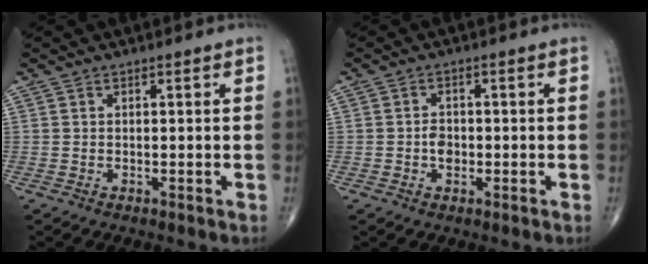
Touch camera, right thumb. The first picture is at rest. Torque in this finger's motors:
{"motor_torque": [0.11, 0.34, 0.06, -0.28, -0.01]}